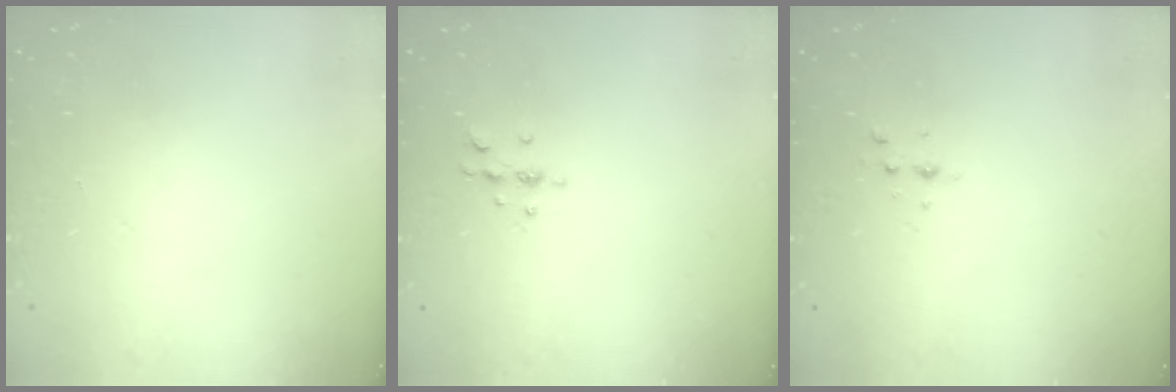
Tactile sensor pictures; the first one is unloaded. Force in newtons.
{"total": 5.2, "press": 5.2, "slide": 0.6}
{"total": 3.7, "press": 3.2, "slide": 1.7}